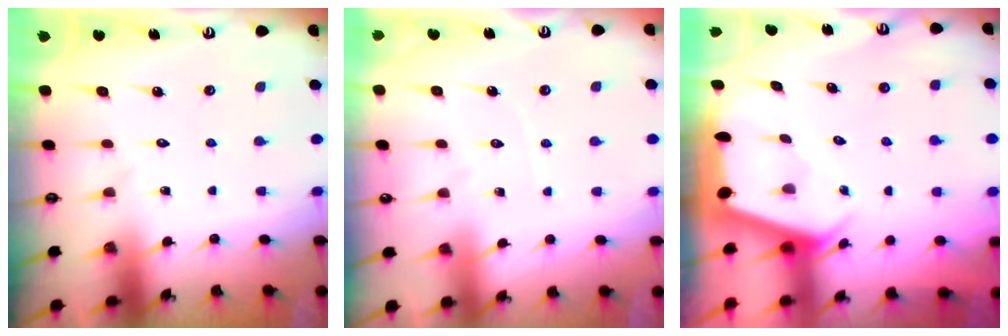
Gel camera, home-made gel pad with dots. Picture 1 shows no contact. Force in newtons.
{"total": 2.7, "press": 2.7, "slide": 0.4}
{"total": 2.5, "press": 2.5, "slide": 0.3}